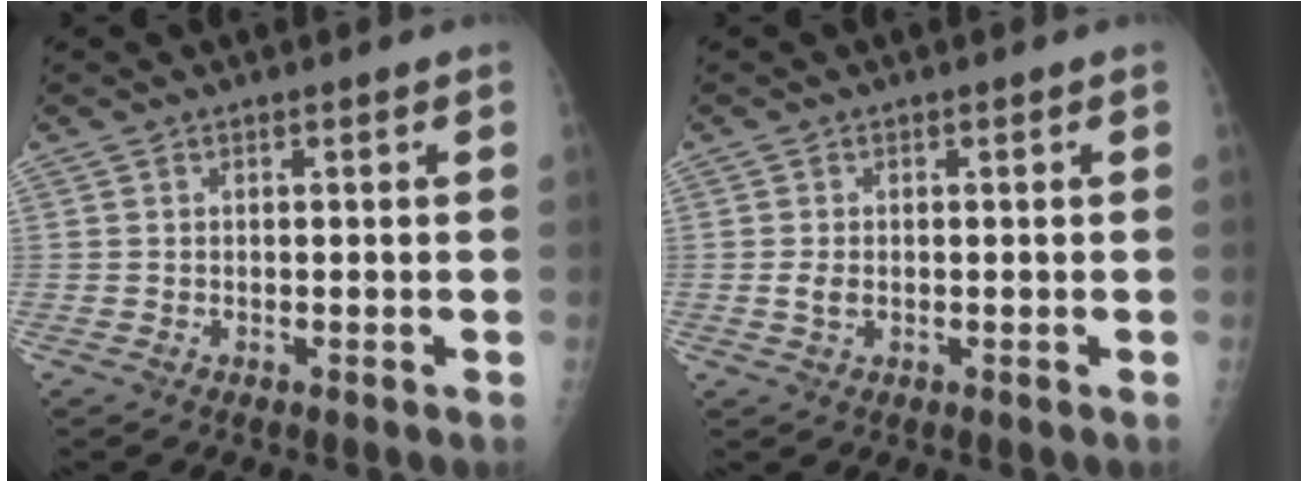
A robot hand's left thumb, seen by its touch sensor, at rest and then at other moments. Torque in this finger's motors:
{"motor_torque": [-0.21, 0.21, 0.19, -0.03, 0.02]}